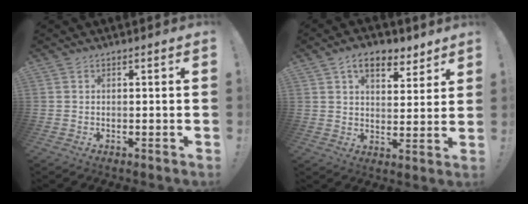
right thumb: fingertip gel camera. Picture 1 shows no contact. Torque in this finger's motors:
{"motor_torque": [0.06, 0.07, 0.02, 0.02, 0.01]}